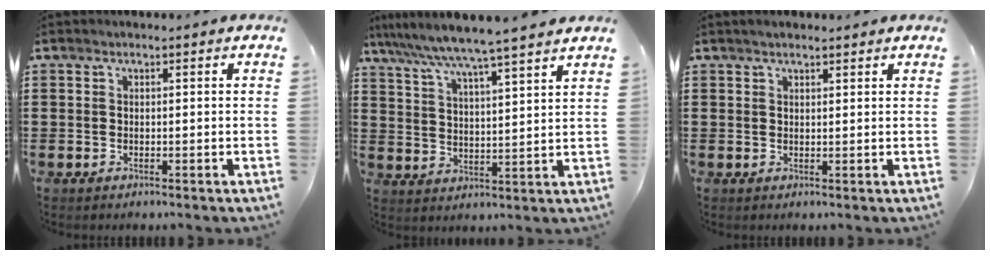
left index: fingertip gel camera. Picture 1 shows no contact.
{"total": 6.1, "force": [5.4, -1.1, 2.5], "torque": [-0.072, -0.040, 0.088]}
{"total": 1.3, "force": [1.2, 0.2, 0.5], "torque": [-0.011, 0.002, 0.022]}